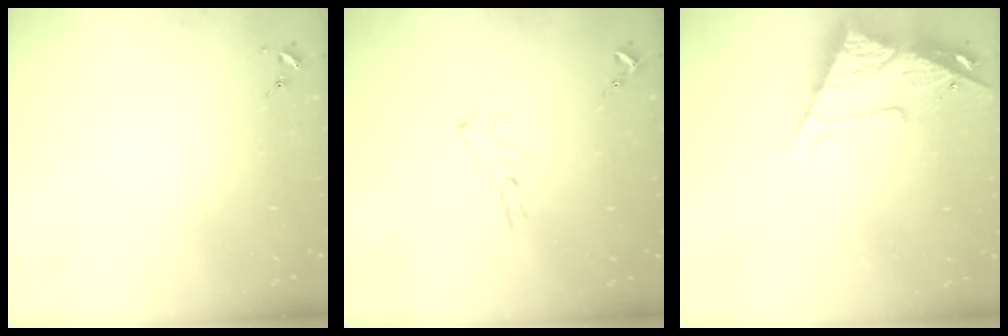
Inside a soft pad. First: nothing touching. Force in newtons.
{"total": 6.9, "press": 6.9, "slide": 0.3}
{"total": 13.0, "press": 12.9, "slide": 1.4}